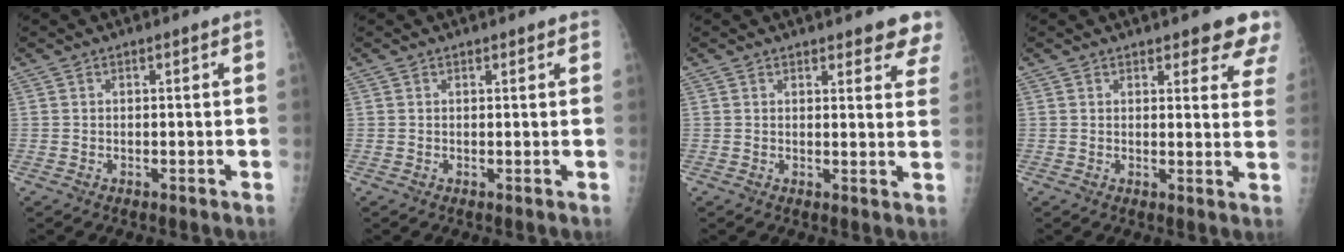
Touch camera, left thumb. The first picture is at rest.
{"total": 0.9, "force": [0.8, 0.3, 0.3], "torque": [0.001, -0.002, 0.008]}
{"total": 7.2, "force": [6.1, 2.2, 3.1], "torque": [0.003, -0.027, 0.055]}
{"total": 8.3, "force": [6.8, 2.7, 4.0], "torque": [-0.008, -0.032, 0.063]}